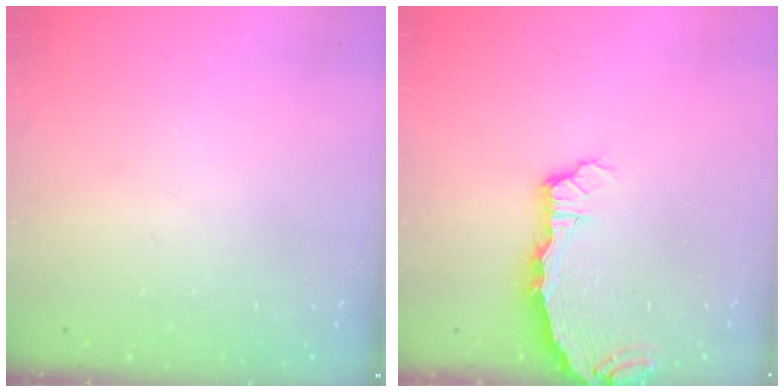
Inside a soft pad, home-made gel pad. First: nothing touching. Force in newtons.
{"total": 5.2, "press": 5.2, "slide": 0.4}